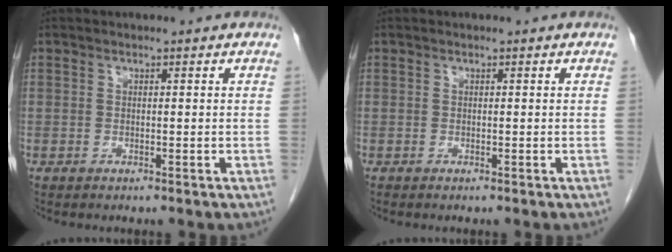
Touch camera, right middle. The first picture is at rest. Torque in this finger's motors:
{"motor_torque": [0.25, -0.06, -0.02, 0.01]}